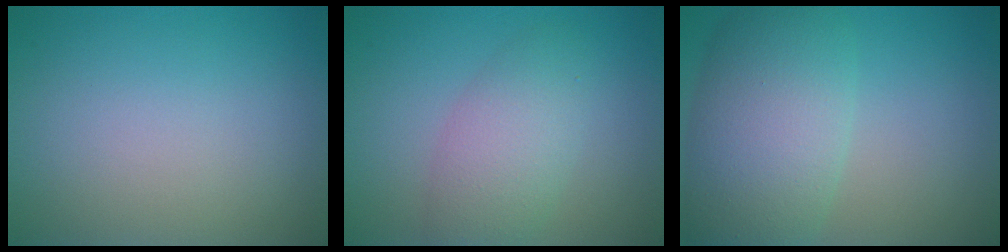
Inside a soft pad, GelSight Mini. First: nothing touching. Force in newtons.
{"total": 3.9, "press": 3.9, "slide": 0.1}
{"total": 8.4, "press": 8.4, "slide": 0.3}